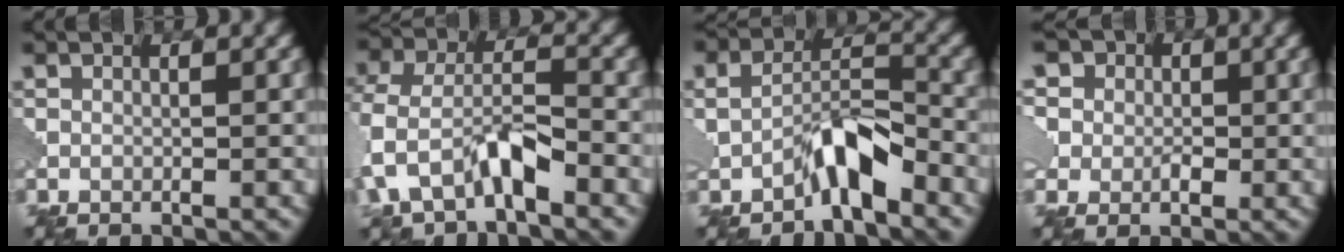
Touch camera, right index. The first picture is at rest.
{"total": 5.6, "force": [-2.5, 2.8, 4.2], "torque": [-0.092, 0.003, -0.051]}
{"total": 3.7, "force": [-2.3, 1.5, 2.6], "torque": [-0.041, 0.017, -0.043]}
{"total": 8.9, "force": [3.3, 7.2, 4.1], "torque": [-0.069, 0.029, 0.018]}